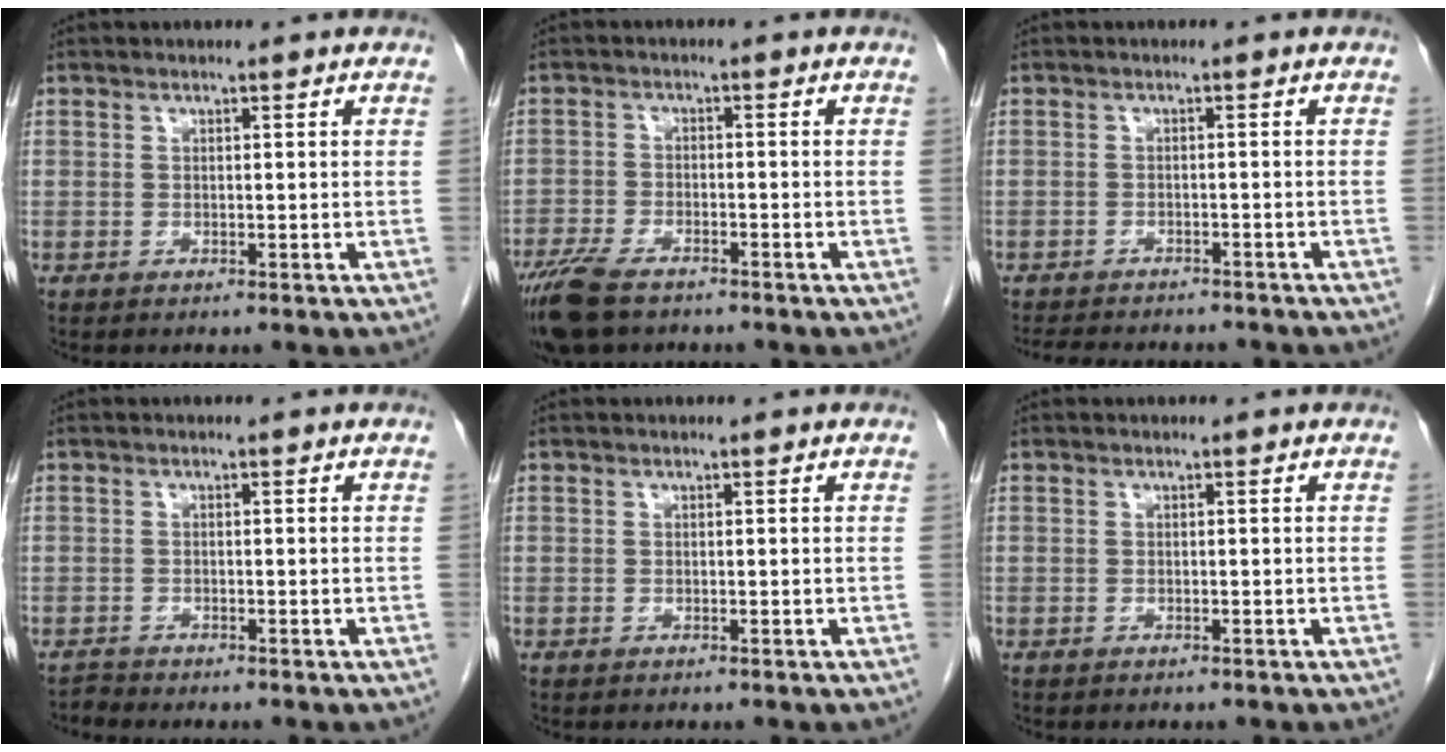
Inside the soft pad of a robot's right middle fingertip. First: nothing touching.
{"total": 7.8, "force": [-6.0, 2.7, 4.2], "torque": [-0.082, -0.014, -0.106]}
{"total": 12.2, "force": [-10.7, 3.2, 4.7], "torque": [-0.079, -0.003, -0.134]}
{"total": 0.9, "force": [-0.8, -0.2, -0.3], "torque": [0.009, -0.007, -0.016]}
{"total": 0.0}
{"total": 0.0}